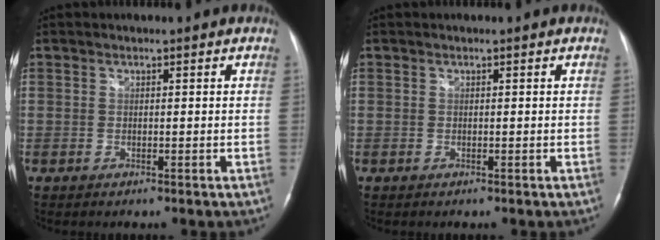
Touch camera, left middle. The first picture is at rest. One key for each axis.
{"total": 0.0}